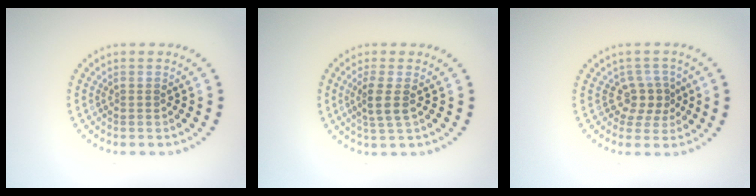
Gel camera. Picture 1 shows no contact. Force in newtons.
{"total": 2.3, "press": 1.9, "slide": 1.4}
{"total": 2.5, "press": 1.9, "slide": 1.6}